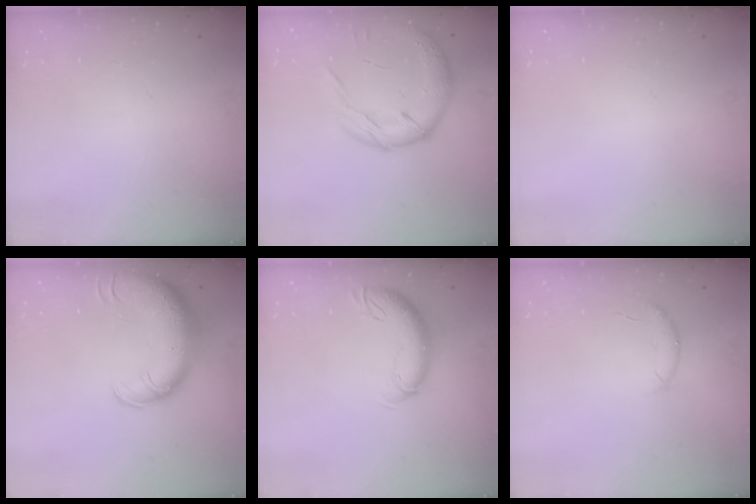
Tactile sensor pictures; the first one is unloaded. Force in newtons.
{"total": 17.2, "press": 16.9, "slide": 3.1}
{"total": 0.0}
{"total": 16.2, "press": 15.7, "slide": 3.9}
{"total": 10.2, "press": 10.0, "slide": 2.3}
{"total": 6.5, "press": 6.5, "slide": 1.0}